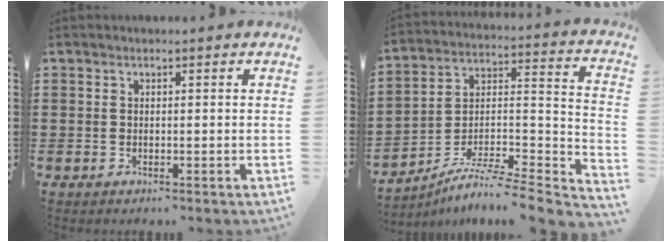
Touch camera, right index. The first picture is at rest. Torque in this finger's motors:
{"motor_torque": [-0.90, 1.02, -1.05, -0.21]}